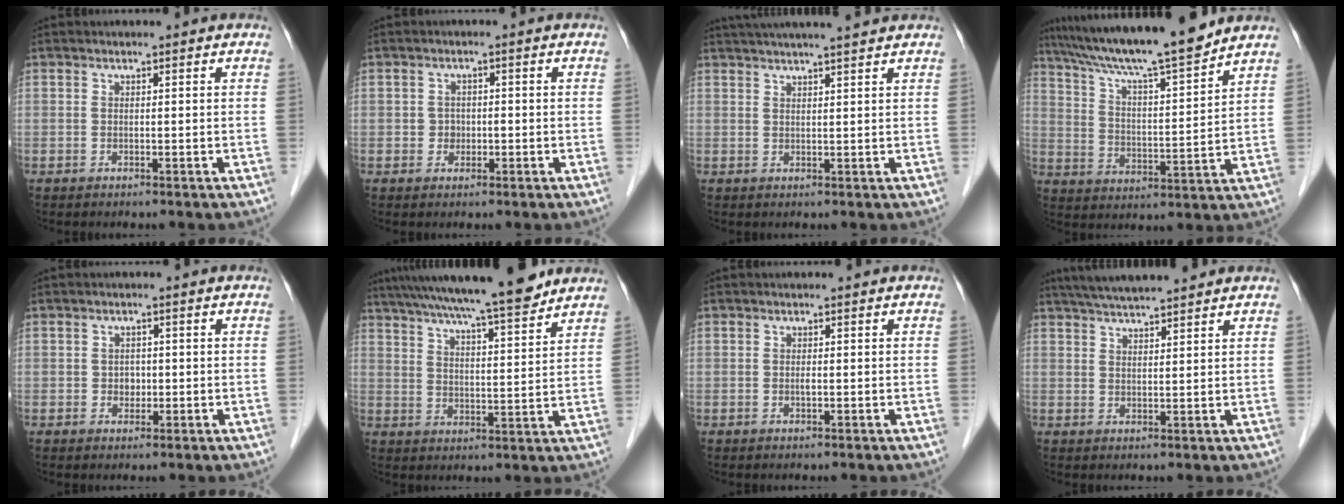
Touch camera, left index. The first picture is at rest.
{"total": 1.9, "force": [-0.4, 1.7, 0.6], "torque": [-0.007, 0.005, -0.006]}
{"total": 11.4, "force": [10.0, 0.2, 5.5], "torque": [-0.088, 0.030, 0.132]}
{"total": 16.2, "force": [14.2, -0.3, 7.9], "torque": [-0.136, 0.005, 0.230]}
{"total": 1.8, "force": [-0.3, 1.5, 0.9], "torque": [-0.014, 0.003, -0.002]}
{"total": 17.9, "force": [15.4, 0.8, 9.2], "torque": [-0.155, 0.021, 0.230]}
{"total": 0.5, "force": [-0.1, 0.1, 0.5], "torque": [-0.011, 0.000, -0.002]}
{"total": 8.6, "force": [7.7, 0.3, 4.0], "torque": [-0.066, 0.029, 0.117]}